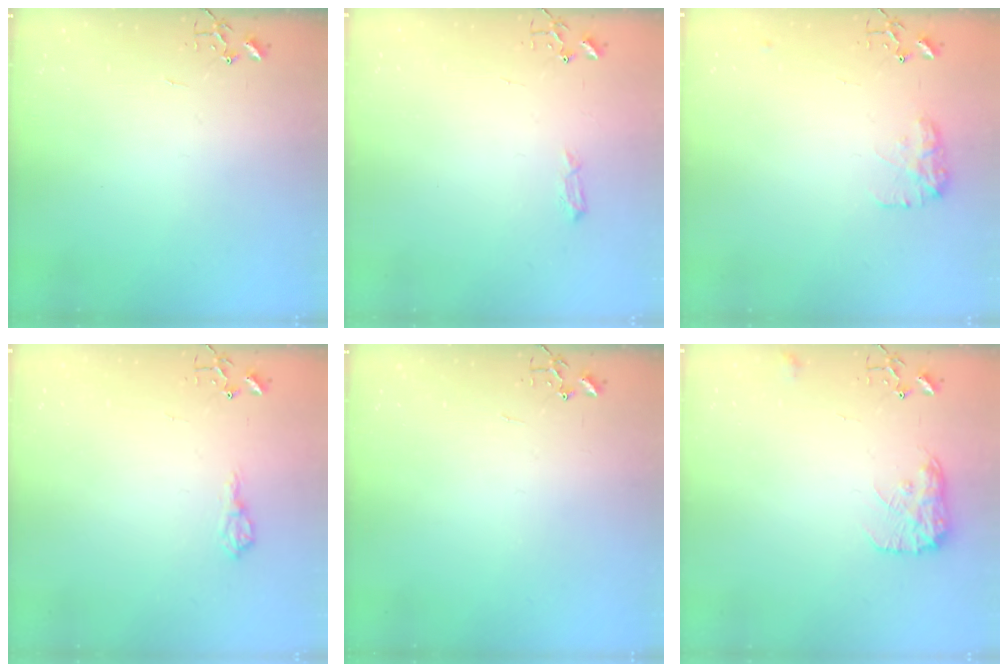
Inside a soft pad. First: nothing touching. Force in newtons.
{"total": 5.5, "press": 5.5, "slide": 0.7}
{"total": 9.5, "press": 9.5, "slide": 0.4}
{"total": 8.5, "press": 8.5, "slide": 0.8}
{"total": 0.0}
{"total": 10.9, "press": 10.9, "slide": 0.5}